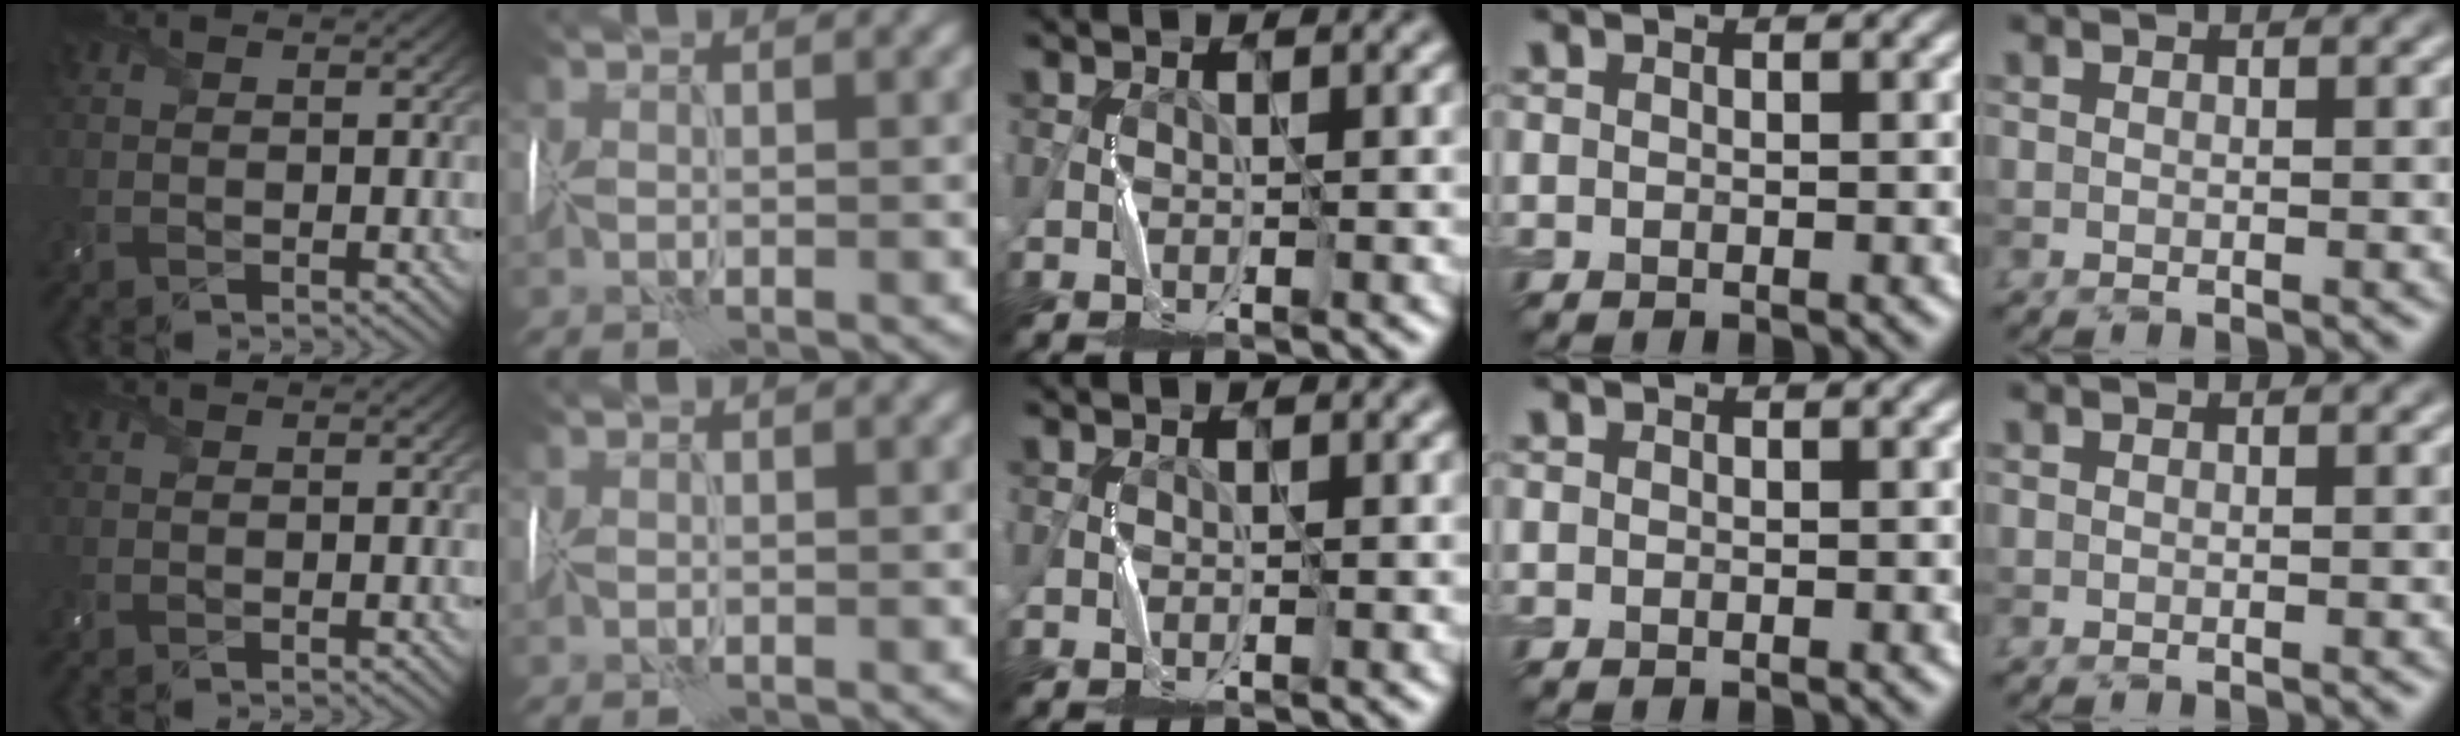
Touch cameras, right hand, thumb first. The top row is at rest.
{}